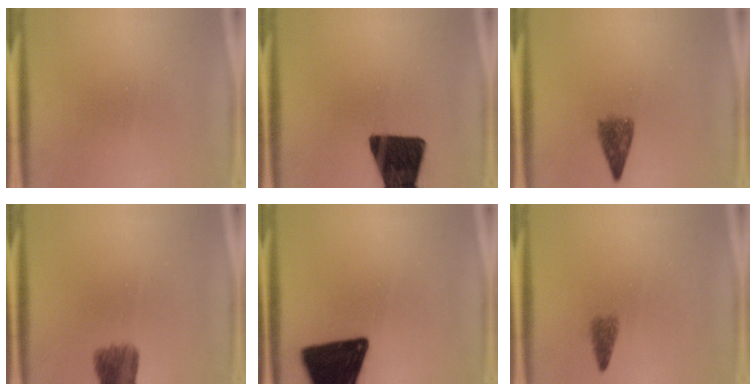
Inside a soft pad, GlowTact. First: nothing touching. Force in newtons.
{"total": 15.9}
{"total": 4.1}
{"total": 6.0}
{"total": 19.5}
{"total": 2.2}